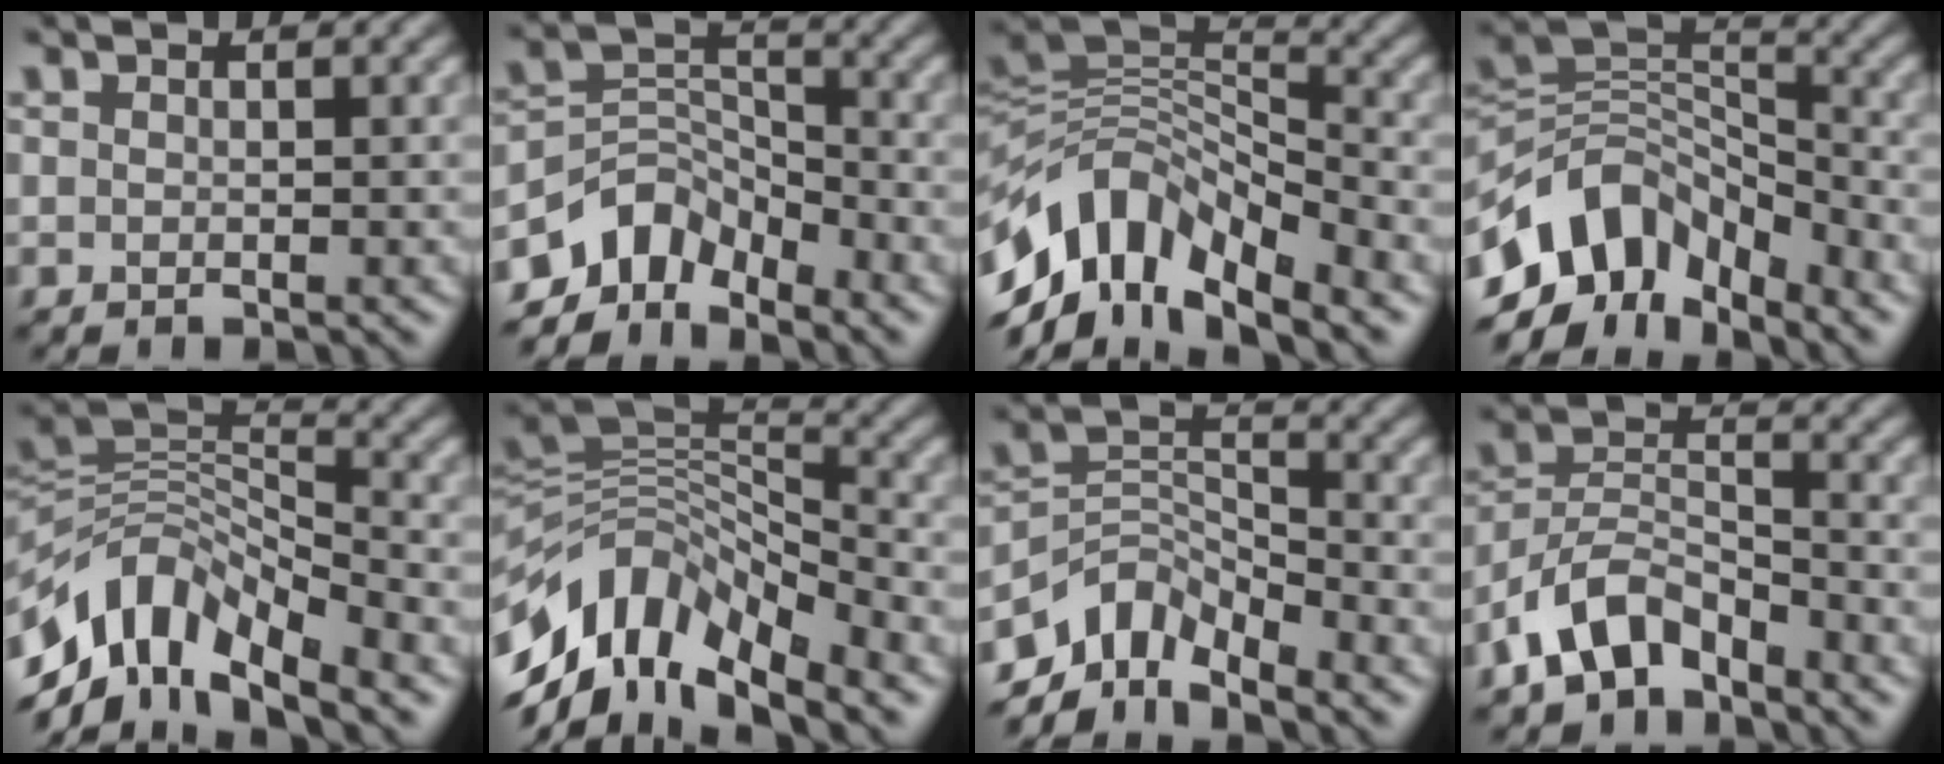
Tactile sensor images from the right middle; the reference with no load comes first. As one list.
[{"total": 5.1, "force": [-4.0, 2.7, 1.5], "torque": [-0.021, 0.003, -0.084]}, {"total": 11.0, "force": [-5.5, 5.8, 7.6], "torque": [-0.139, 0.019, -0.117]}, {"total": 9.7, "force": [-5.9, 5.6, 5.2], "torque": [-0.083, 0.007, -0.120]}, {"total": 10.2, "force": [-5.9, 5.1, 6.6], "torque": [-0.116, 0.014, -0.122]}, {"total": 11.1, "force": [-5.3, 5.8, 7.7], "torque": [-0.142, 0.021, -0.110]}, {"total": 5.9, "force": [-4.5, 2.8, 2.5], "torque": [-0.038, -0.001, -0.094]}, {"total": 5.8, "force": [-4.1, 2.9, 2.9], "torque": [-0.054, 0.003, -0.089]}]